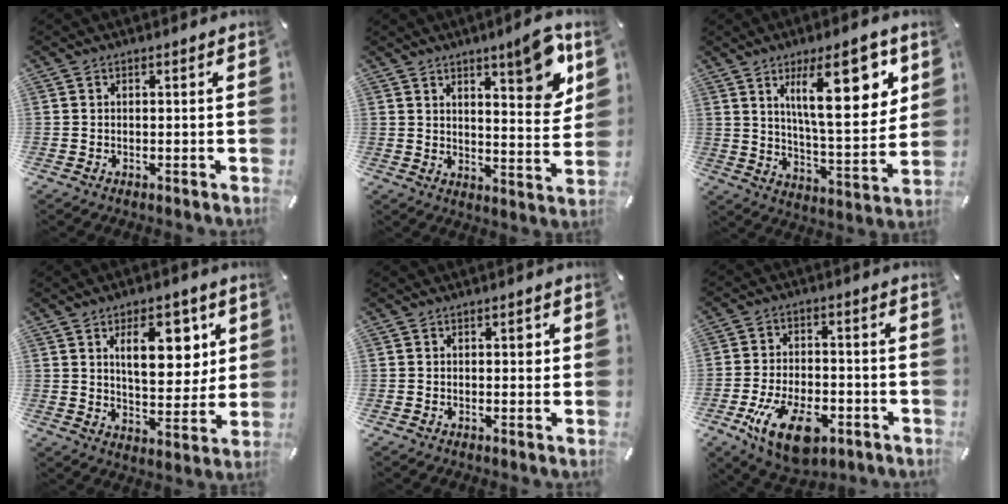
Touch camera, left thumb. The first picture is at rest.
{"total": 11.2, "force": [7.2, 3.2, 7.9], "torque": [-0.095, -0.049, 0.116]}
{"total": 20.1, "force": [8.4, 7.2, 16.8], "torque": [-0.246, -0.025, 0.127]}
{"total": 14.0, "force": [5.8, 7.2, 10.5], "torque": [-0.147, -0.011, 0.094]}
{"total": 1.8, "force": [0.4, 1.0, 1.4], "torque": [-0.012, -0.001, 0.001]}
{"total": 14.1, "force": [-6.5, 7.7, 9.8], "torque": [-0.179, 0.029, -0.106]}